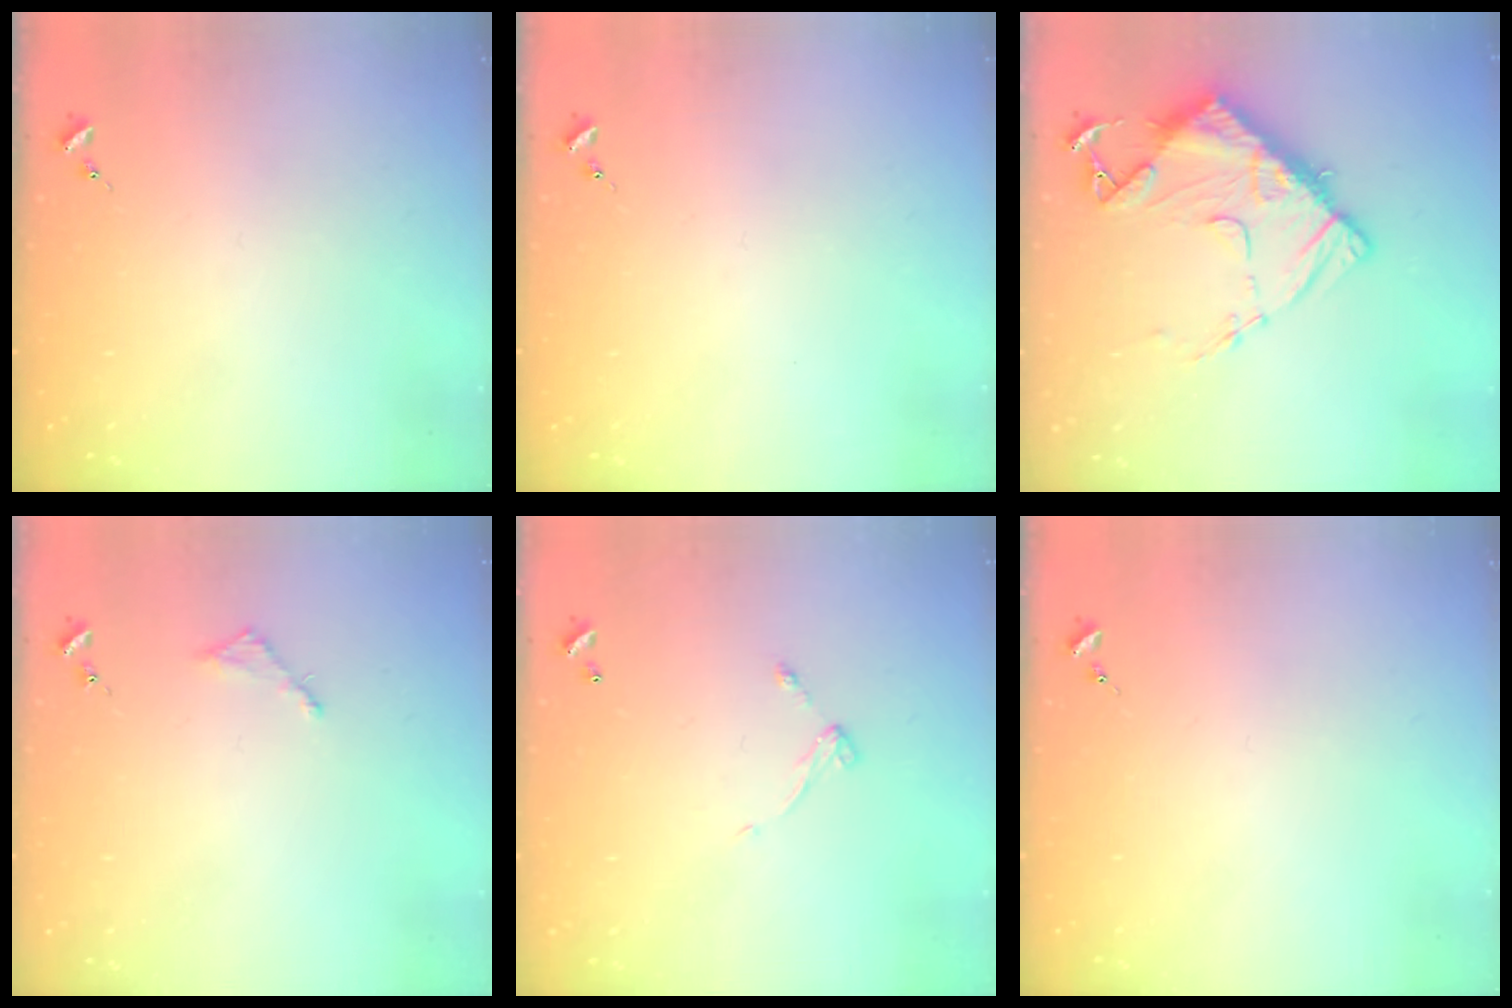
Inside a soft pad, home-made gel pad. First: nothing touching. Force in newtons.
{"total": 0.0}
{"total": 13.3, "press": 13.2, "slide": 1.3}
{"total": 2.8, "press": 2.7, "slide": 0.3}
{"total": 5.7, "press": 5.7, "slide": 0.5}
{"total": 0.0}